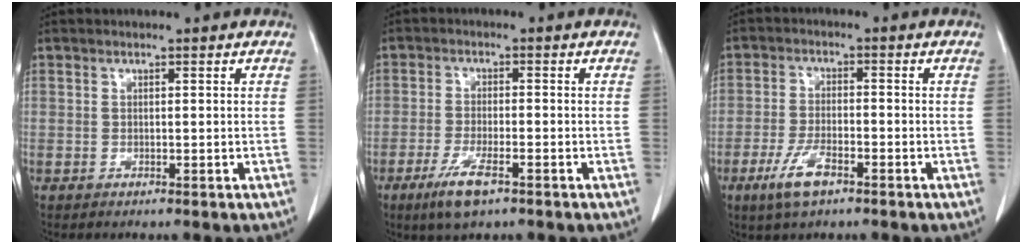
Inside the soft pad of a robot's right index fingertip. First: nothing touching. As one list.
[{"total": 6.0, "force": [-3.5, 1.2, 4.7], "torque": [-0.097, -0.011, -0.058]}, {"total": 5.9, "force": [-3.5, 1.8, 4.5], "torque": [-0.095, -0.005, -0.062]}]